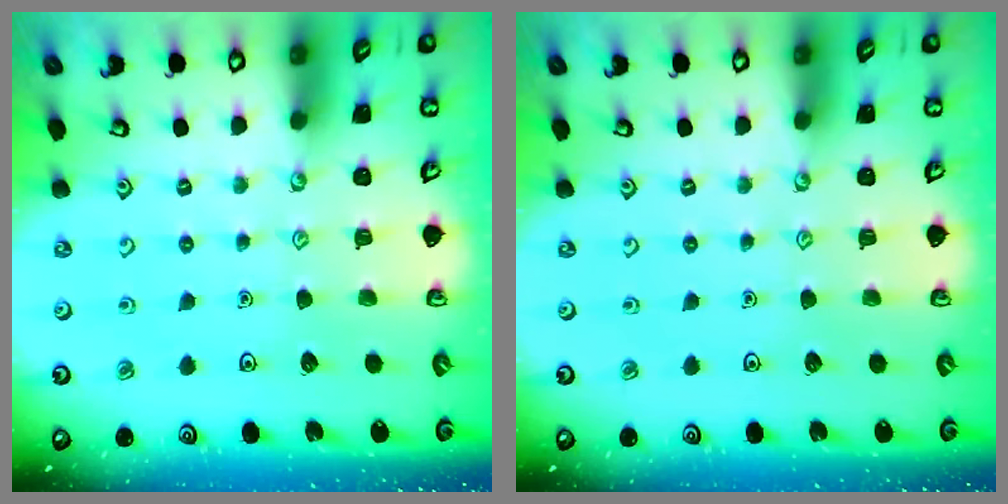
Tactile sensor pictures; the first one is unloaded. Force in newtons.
{"total": 0.0}